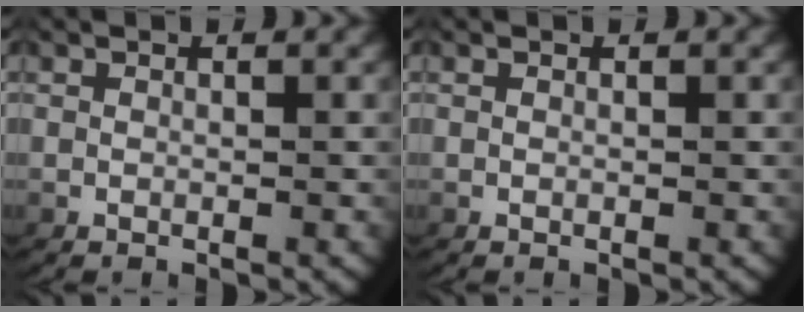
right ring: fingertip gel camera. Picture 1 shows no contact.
{"total": 0.0}